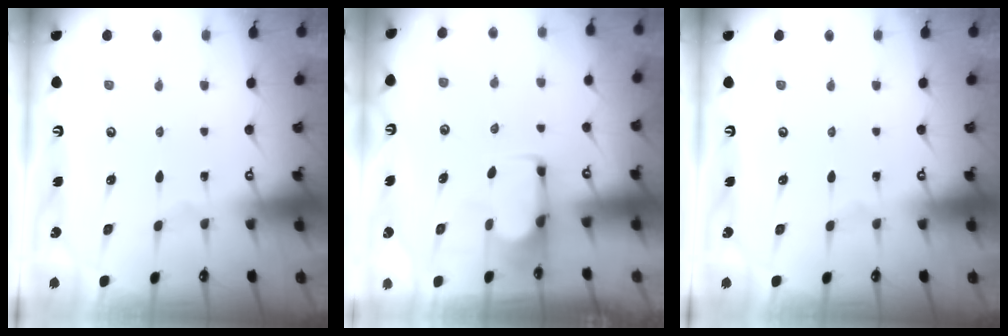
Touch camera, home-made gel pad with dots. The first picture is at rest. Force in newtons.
{"total": 1.8, "press": 1.6, "slide": 0.7}
{"total": 0.0}